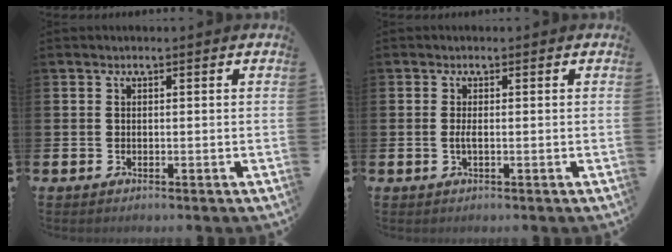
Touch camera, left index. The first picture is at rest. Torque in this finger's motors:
{"motor_torque": [0.20, -0.08, 0.00, 0.01]}